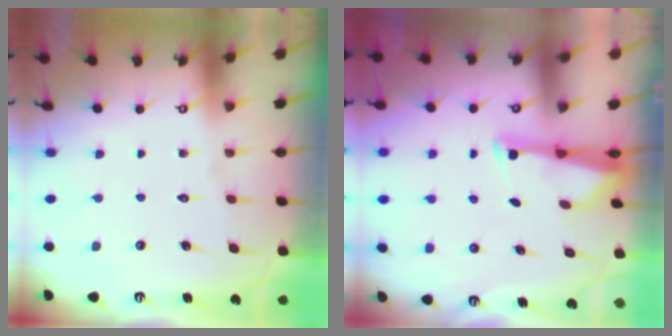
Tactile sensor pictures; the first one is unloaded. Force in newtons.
{"total": 2.9, "press": 2.8, "slide": 0.7}